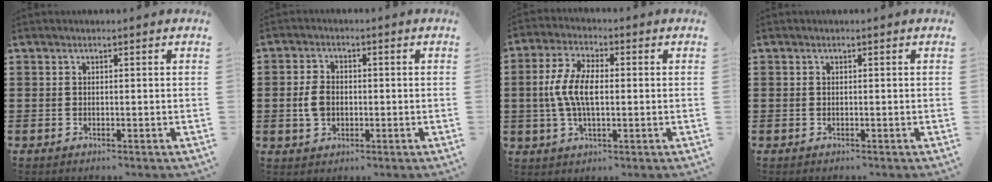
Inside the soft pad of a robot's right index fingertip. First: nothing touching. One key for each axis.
{"total": 4.1, "fx": -0.4, "fy": 2.8, "fz": 3.0, "tx": -0.075, "ty": 0.001, "tz": -0.012}
{"total": 7.4, "fx": -0.2, "fy": 3.1, "fz": 6.7, "tx": -0.156, "ty": -0.003, "tz": -0.014}
{"total": 0.0}